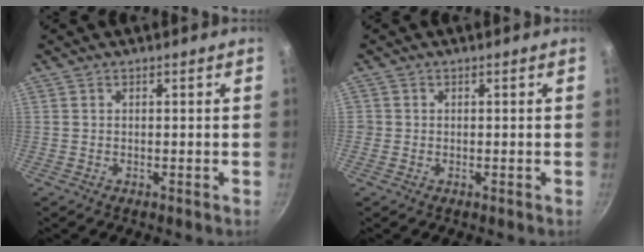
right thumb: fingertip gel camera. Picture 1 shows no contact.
{"total": 1.0, "force": [-0.2, 1.0, 0.1], "torque": [0.001, 0.002, -0.005]}